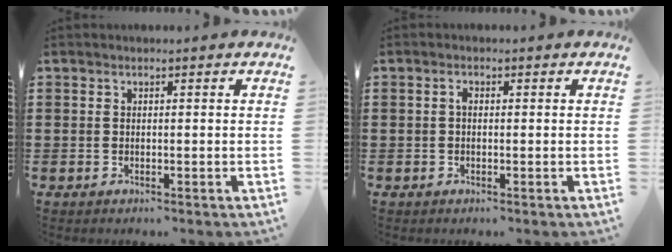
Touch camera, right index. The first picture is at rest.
{"total": 1.1, "force": [-0.1, 0.5, 1.0], "torque": [-0.018, 0.002, -0.003]}